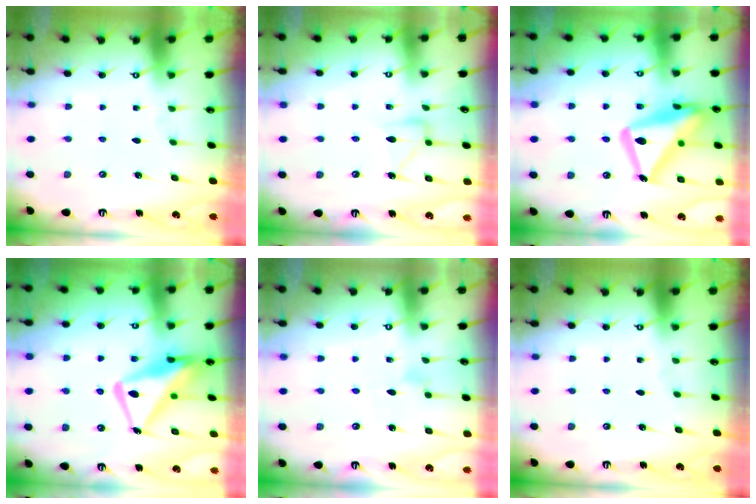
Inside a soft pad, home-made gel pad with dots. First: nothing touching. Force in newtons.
{"total": 9.5, "press": 9.5, "slide": 0.7}
{"total": 21.3, "press": 21.3, "slide": 1.7}
{"total": 16.8, "press": 16.8, "slide": 1.7}
{"total": 4.7, "press": 4.7, "slide": 0.3}
{"total": 0.0}